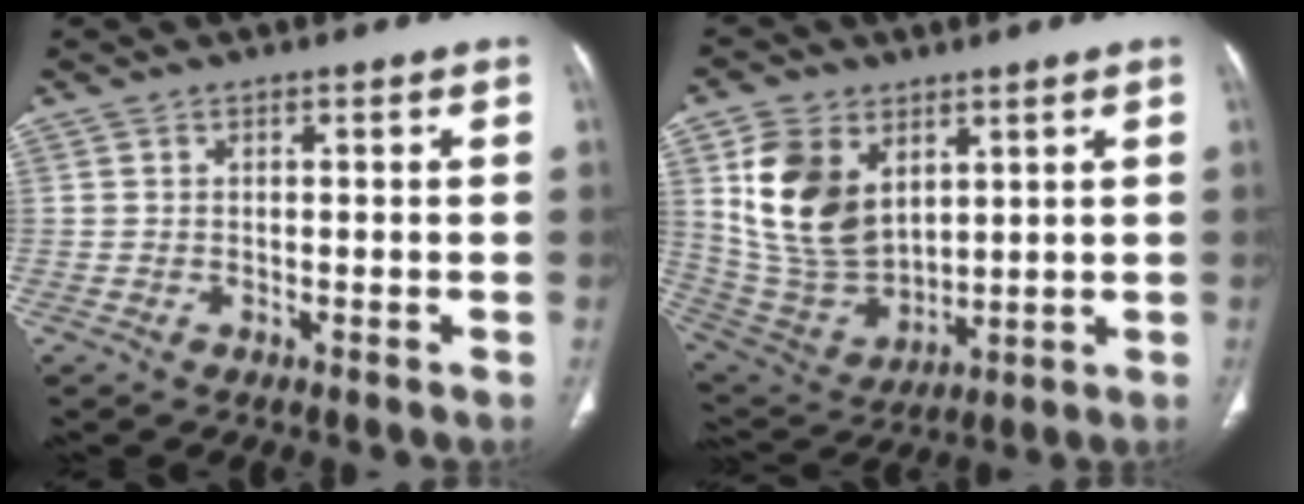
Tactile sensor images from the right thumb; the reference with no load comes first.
{"total": 16.0, "force": [5.8, 10.7, 10.4], "torque": [-0.175, -0.028, 0.135]}